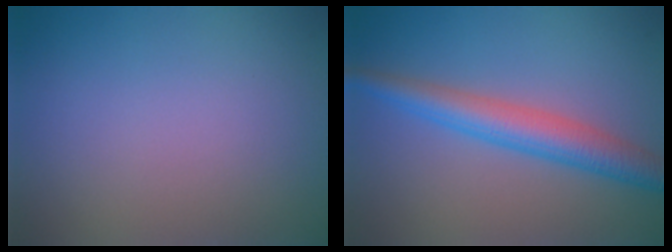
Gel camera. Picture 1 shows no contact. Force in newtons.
{"total": 4.6, "press": 4.6, "slide": 0.0}